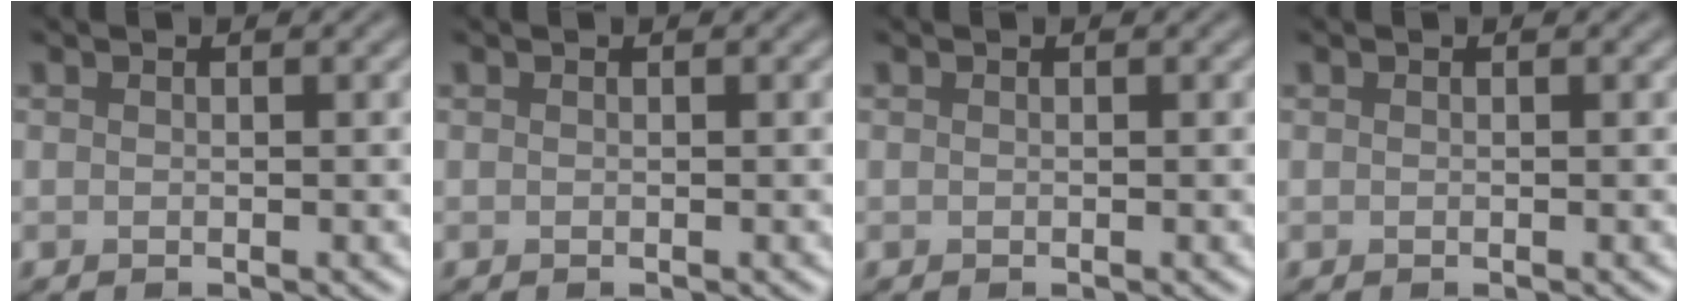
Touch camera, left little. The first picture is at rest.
{"total": 0.0}
{"total": 0.0}
{"total": 0.0}